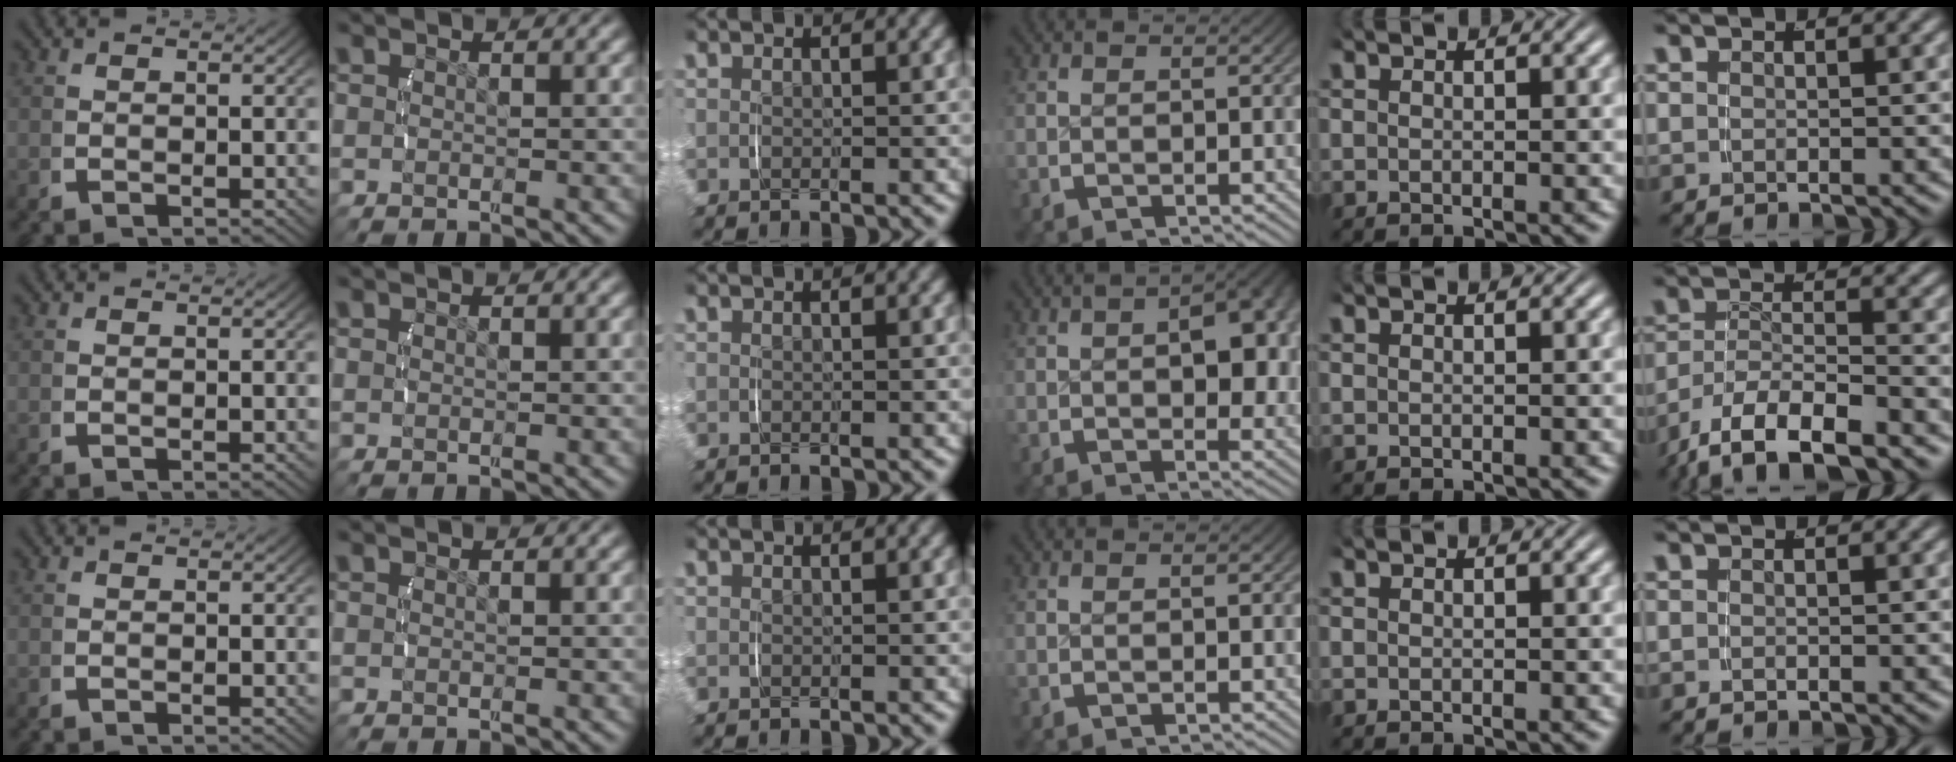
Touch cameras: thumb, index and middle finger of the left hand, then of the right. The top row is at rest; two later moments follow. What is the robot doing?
{"motion": "lift_and_place", "object": "jewelry box"}